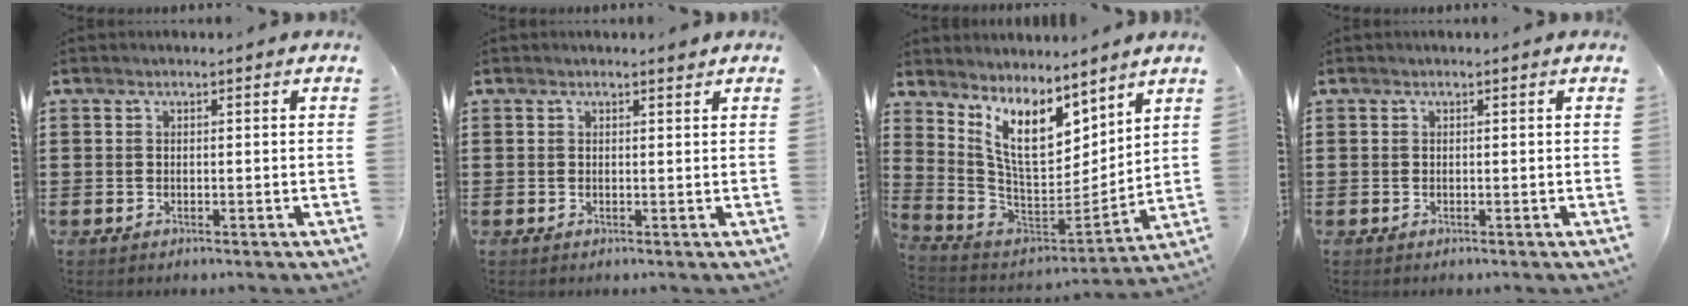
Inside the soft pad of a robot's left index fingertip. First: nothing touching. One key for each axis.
{"total": 1.0, "fx": 0.9, "fy": 0.1, "fz": 0.5, "tx": -0.004, "ty": -0.003, "tz": 0.015}
{"total": 11.3, "fx": 7.1, "fy": 4.6, "fz": 7.5, "tx": -0.175, "ty": -0.037, "tz": 0.133}
{"total": 0.0}